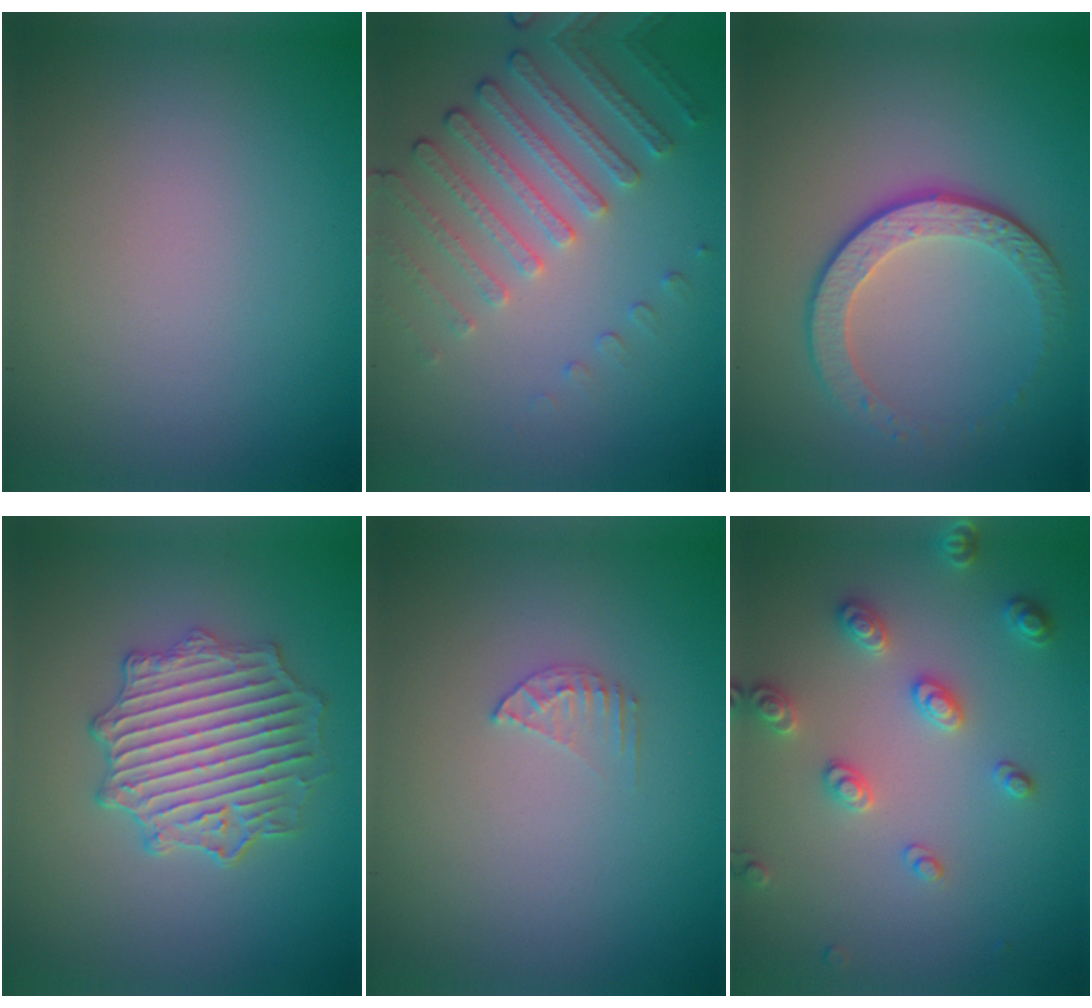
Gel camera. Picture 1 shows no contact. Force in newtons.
{"total": 4.7, "press": 3.5, "slide": 3.1}
{"total": 4.2, "press": 3.1, "slide": 2.8}
{"total": 5.2, "press": 4.6, "slide": 2.2}
{"total": 1.3, "press": 1.3, "slide": 0.1}
{"total": 2.7, "press": 2.7, "slide": 0.4}